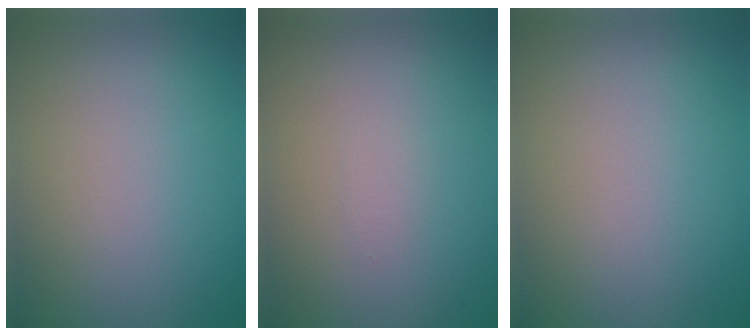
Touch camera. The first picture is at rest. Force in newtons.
{"total": 0.5, "press": 0.5, "slide": 0.0}
{"total": 0.0}